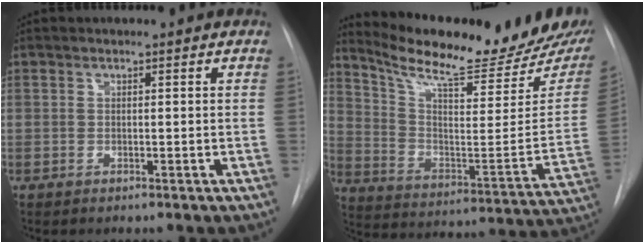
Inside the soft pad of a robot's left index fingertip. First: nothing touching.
{"total": 24.5, "force": [21.2, 2.7, 12.1], "torque": [-0.196, -0.071, 0.303]}